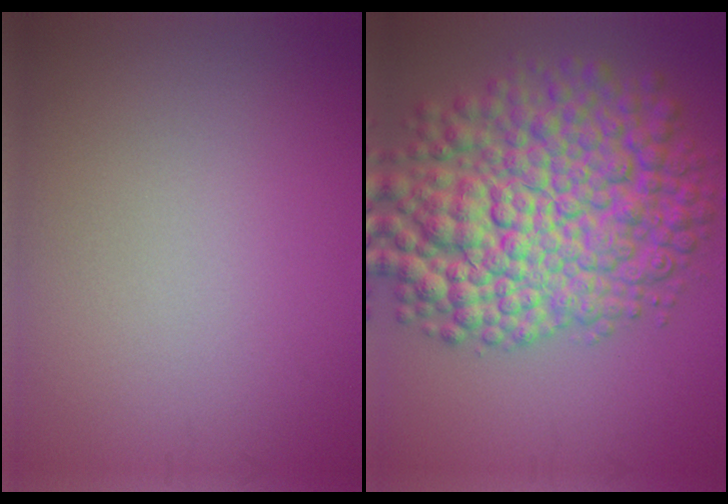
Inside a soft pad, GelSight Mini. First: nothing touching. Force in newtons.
{"total": 12.5, "press": 12.5, "slide": 0.3}